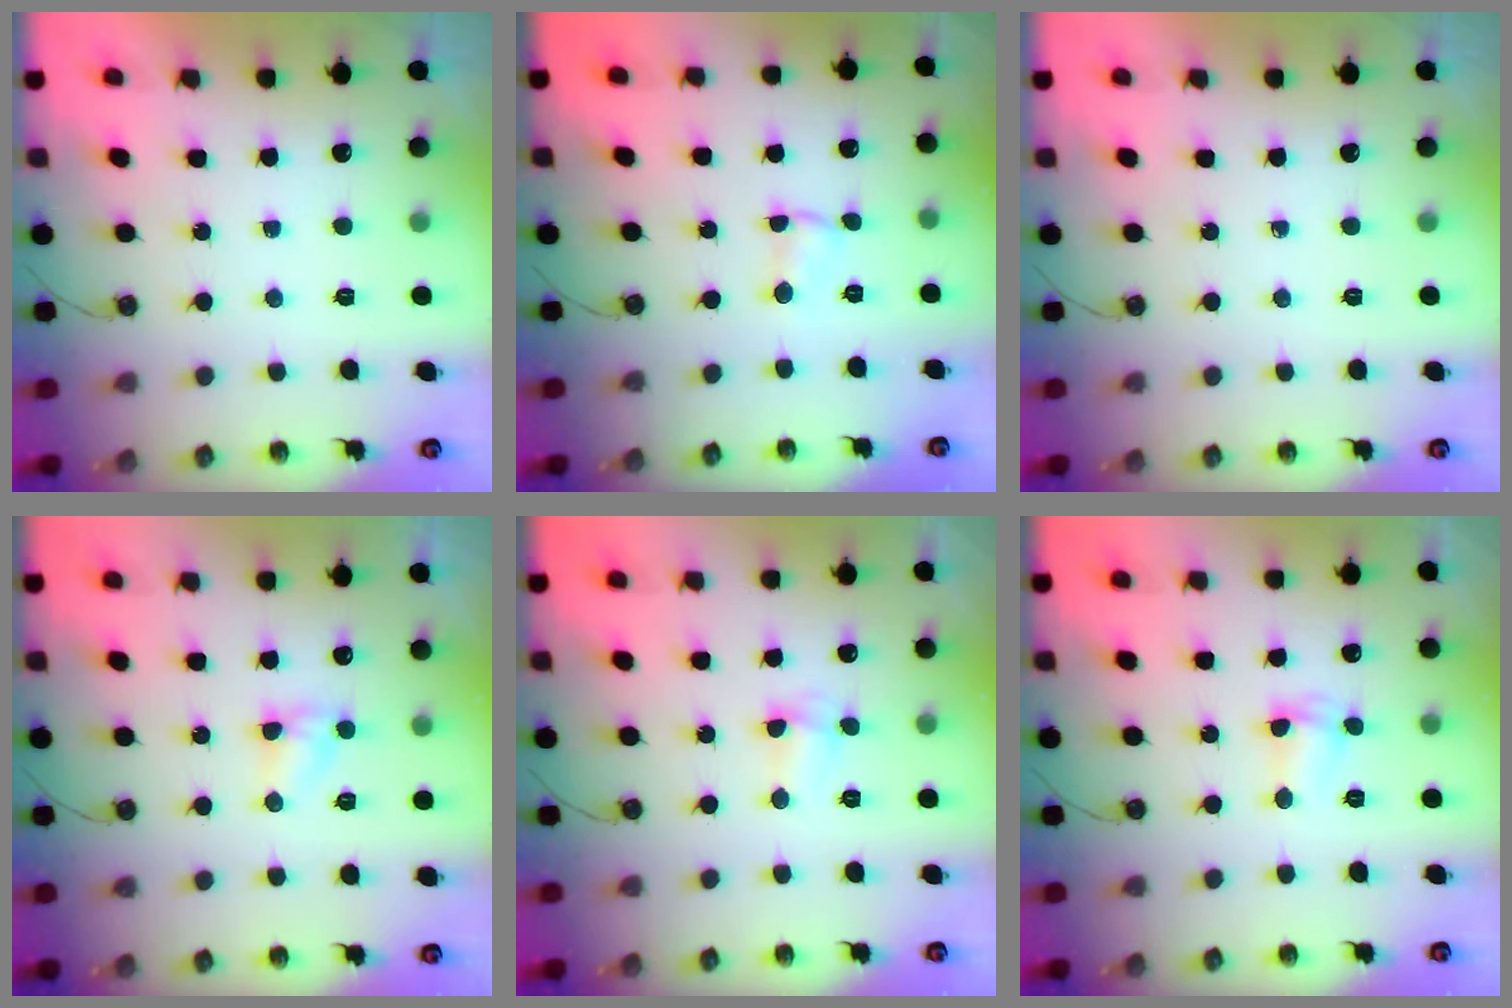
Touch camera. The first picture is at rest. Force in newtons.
{"total": 3.2, "press": 1.0, "slide": 3.0}
{"total": 0.0}
{"total": 4.3, "press": 4.2, "slide": 0.6}
{"total": 2.5, "press": 2.4, "slide": 0.5}
{"total": 2.4, "press": 2.4, "slide": 0.3}